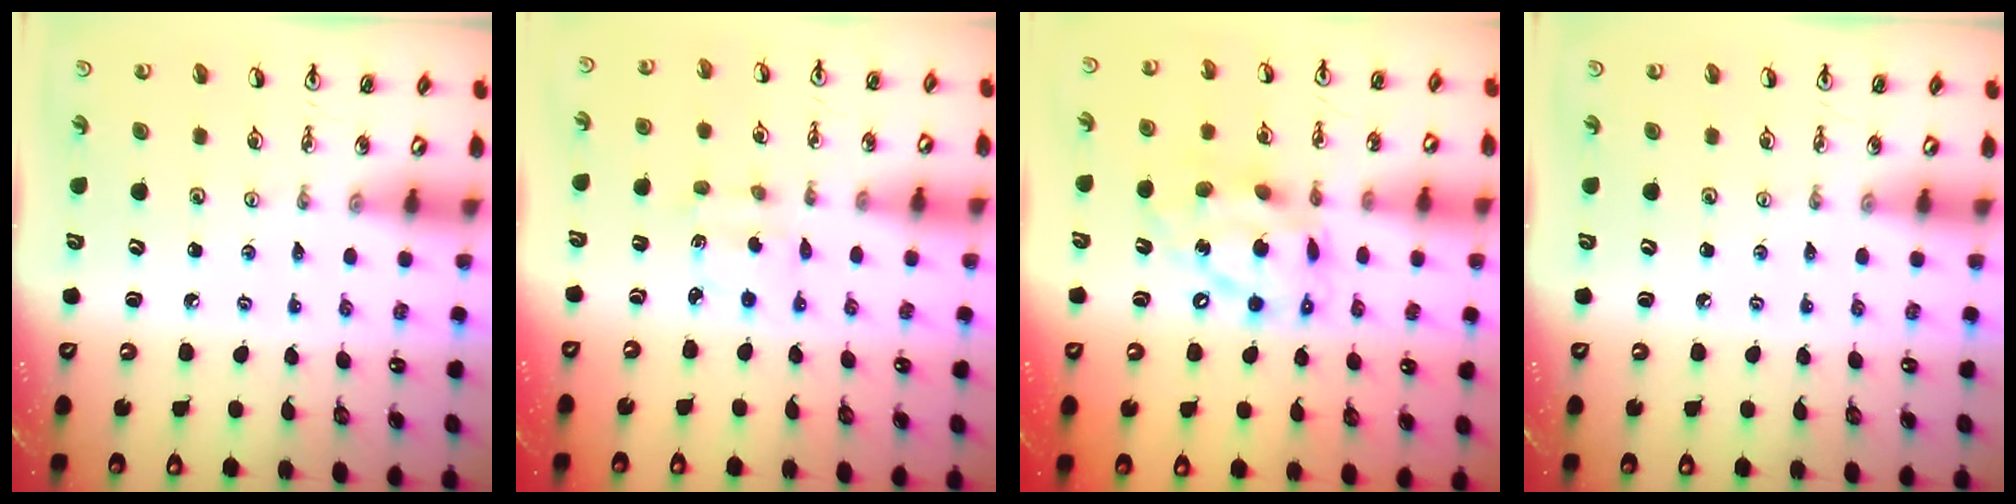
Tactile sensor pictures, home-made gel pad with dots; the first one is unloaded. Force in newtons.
{"total": 2.9, "press": 2.8, "slide": 0.6}
{"total": 13.6, "press": 13.6, "slide": 1.0}
{"total": 0.0}